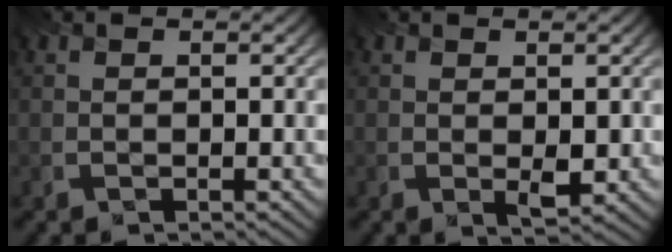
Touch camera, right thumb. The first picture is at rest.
{"total": 1.9, "force": [0.1, 0.9, 1.7], "torque": [-0.030, -0.009, 0.008]}